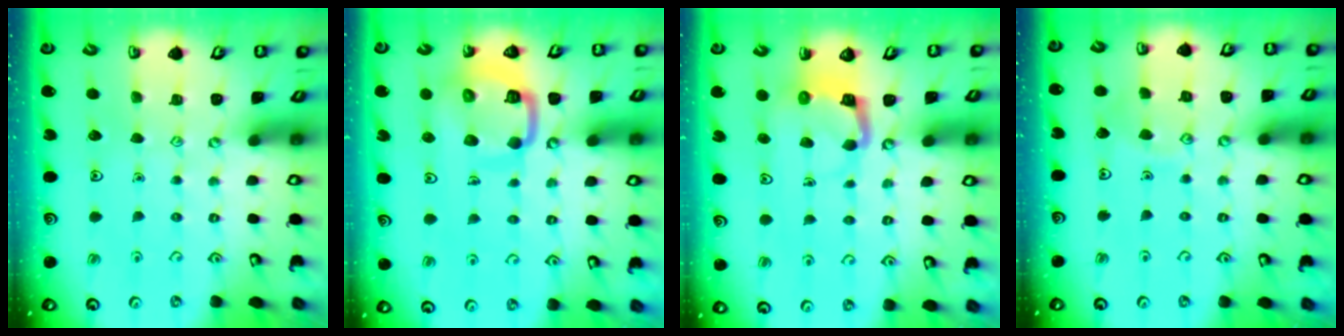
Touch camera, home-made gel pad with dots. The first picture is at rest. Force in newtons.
{"total": 11.9, "press": 11.9, "slide": 1.4}
{"total": 5.0, "press": 5.0, "slide": 0.4}
{"total": 6.2, "press": 6.2, "slide": 0.5}